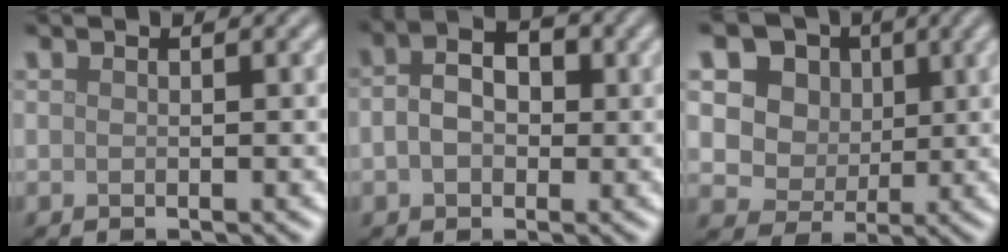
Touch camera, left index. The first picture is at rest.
{"total": 4.1, "force": [0.3, 2.8, 2.9], "torque": [-0.046, 0.008, -0.005]}
{"total": 10.9, "force": [4.2, 8.6, 5.1], "torque": [-0.098, 0.020, 0.056]}